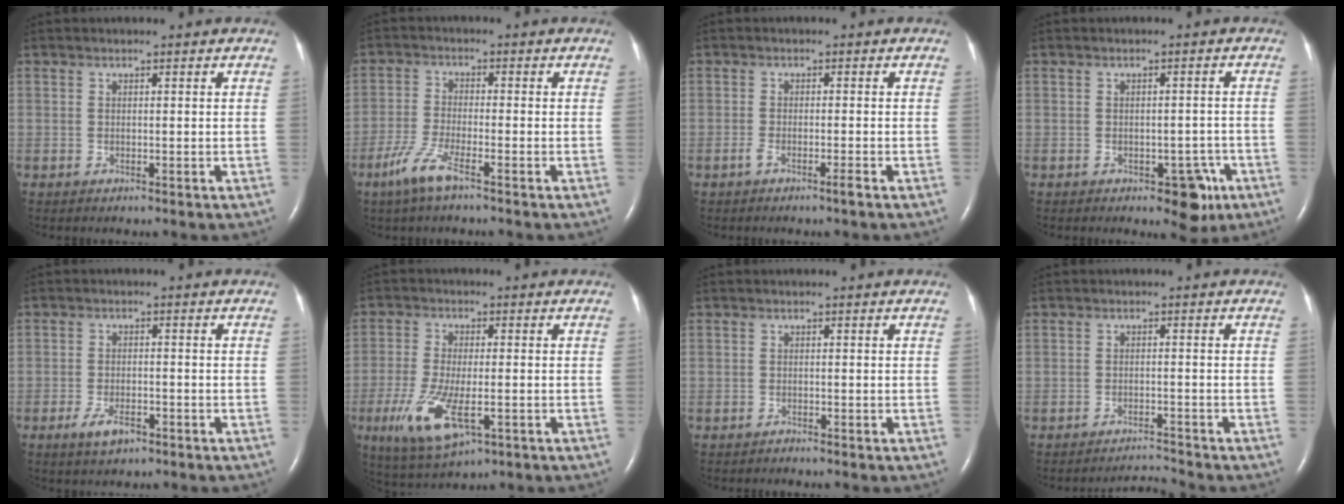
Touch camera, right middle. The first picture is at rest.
{"total": 5.3, "force": [-3.5, 0.5, 4.0], "torque": [-0.092, -0.009, -0.074]}
{"total": 1.9, "force": [-1.3, -0.1, 1.4], "torque": [-0.033, -0.003, -0.027]}
{"total": 4.6, "force": [-2.5, 2.4, 3.0], "torque": [-0.024, 0.008, -0.026]}
{"total": 3.6, "force": [-2.2, 1.5, 2.5], "torque": [-0.051, 0.000, -0.036]}
{"total": 9.7, "force": [-3.5, 3.0, 8.6], "torque": [-0.180, -0.027, -0.053]}
{"total": 0.0}
{"total": 2.6, "force": [-2.3, -1.1, -0.7], "torque": [0.007, -0.006, -0.032]}